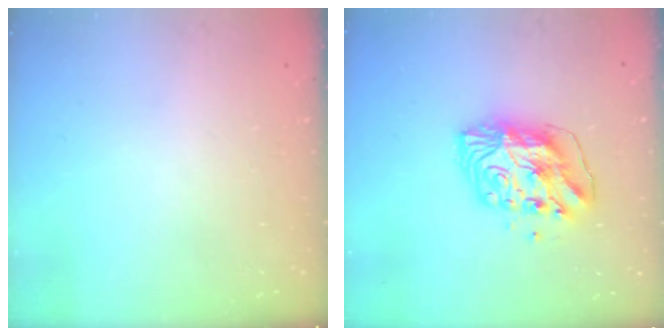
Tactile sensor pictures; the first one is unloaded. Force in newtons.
{"total": 11.2, "press": 11.2, "slide": 1.1}